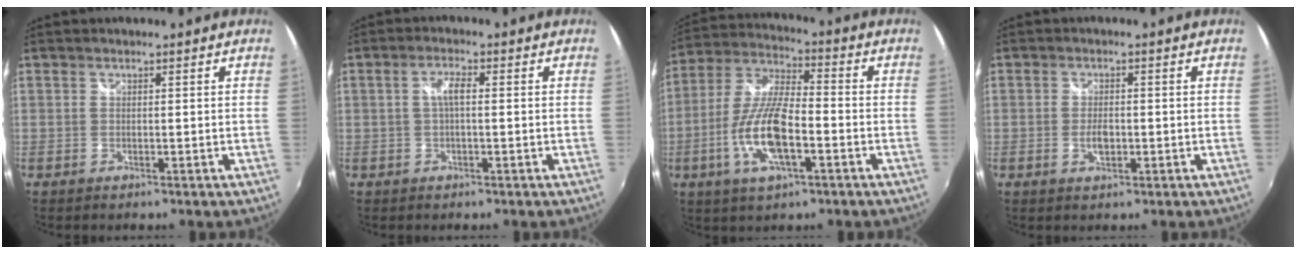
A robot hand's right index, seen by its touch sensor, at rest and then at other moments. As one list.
[{"total": 2.8, "force": [0.1, 0.8, 2.7], "torque": [-0.053, 0.006, 0.001]}, {"total": 13.6, "force": [-4.6, 4.3, 12.1], "torque": [-0.256, -0.006, -0.088]}, {"total": 2.9, "force": [-0.7, 1.6, 2.3], "torque": [-0.041, -0.003, -0.013]}]